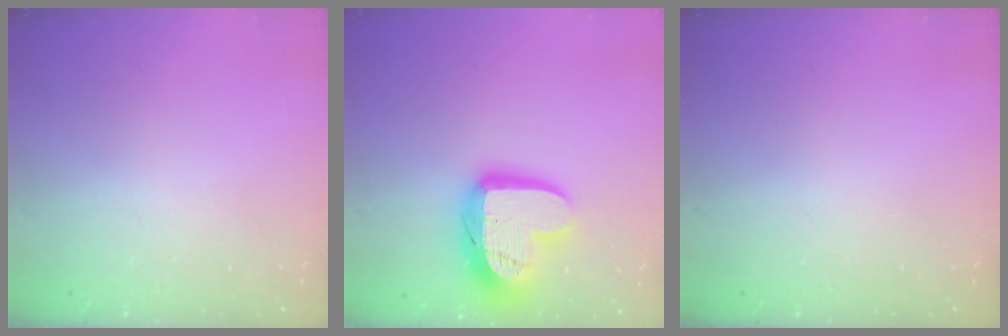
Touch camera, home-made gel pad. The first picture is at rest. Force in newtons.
{"total": 20.6, "press": 20.6, "slide": 1.5}
{"total": 0.0}